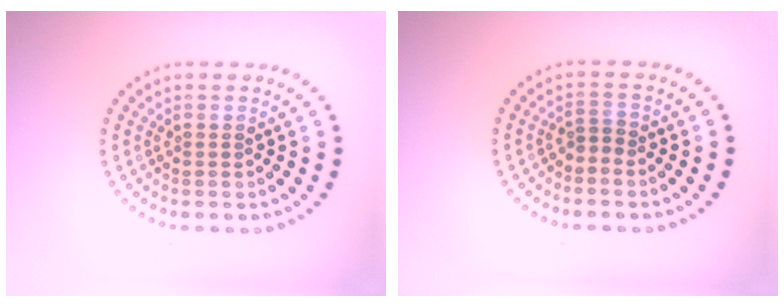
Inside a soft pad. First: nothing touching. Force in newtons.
{"total": 1.2, "press": 0.8, "slide": 0.9}